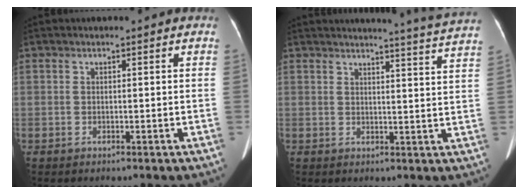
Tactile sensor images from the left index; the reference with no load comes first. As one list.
[{"total": 9.7, "force": [9.3, -2.2, 1.9], "torque": [-0.034, -0.049, 0.096]}]